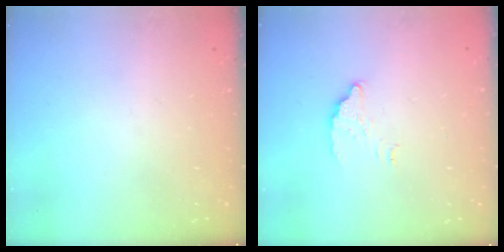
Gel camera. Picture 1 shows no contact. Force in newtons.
{"total": 3.4, "press": 3.4, "slide": 0.2}